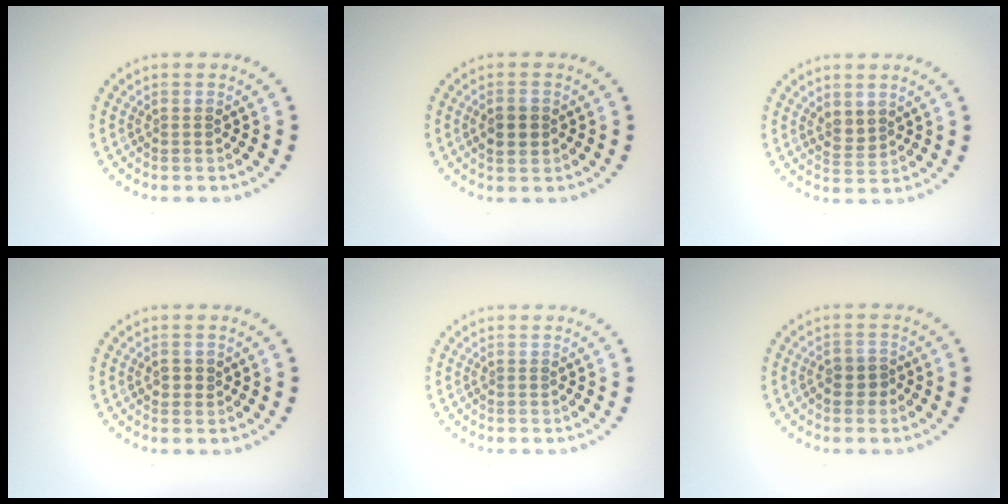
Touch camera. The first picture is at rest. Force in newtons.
{"total": 2.3, "press": 2.3, "slide": 0.2}
{"total": 1.7, "press": 1.5, "slide": 0.8}
{"total": 1.0, "press": 1.0, "slide": 0.2}
{"total": 0.0}
{"total": 2.0, "press": 1.9, "slide": 0.8}